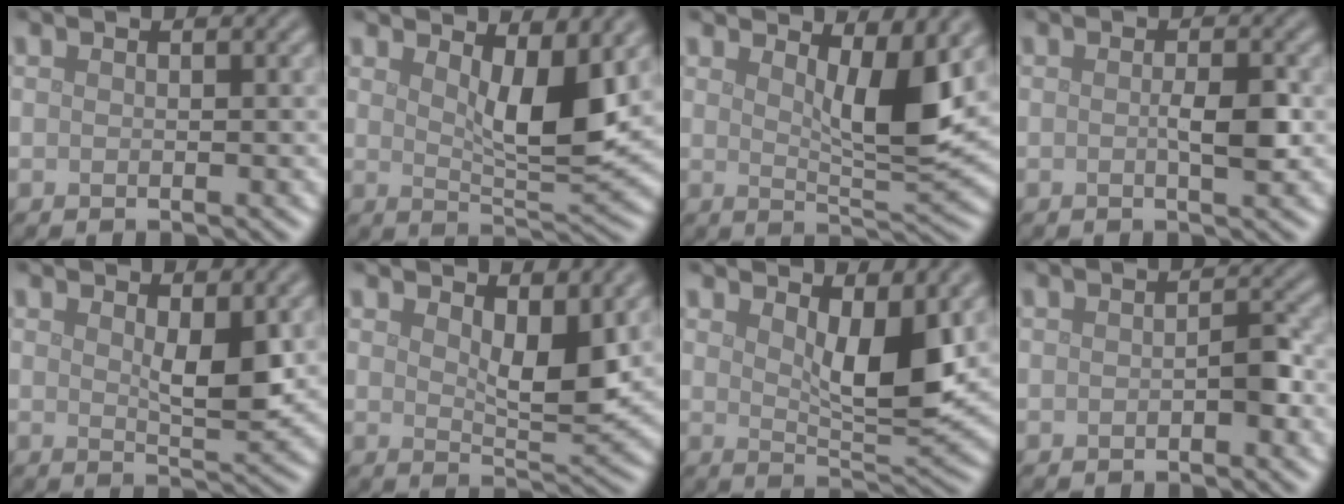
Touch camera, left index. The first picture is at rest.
{"total": 5.8, "force": [2.3, 1.8, 5.0], "torque": [-0.076, -0.012, 0.041]}
{"total": 5.5, "force": [2.3, 1.4, 4.8], "torque": [-0.069, -0.010, 0.041]}
{"total": 2.1, "force": [-0.1, 0.4, 2.0], "torque": [-0.035, -0.002, -0.003]}
{"total": 3.2, "force": [1.0, 1.1, 2.9], "torque": [-0.050, -0.006, 0.020]}
{"total": 4.6, "force": [2.1, 1.8, 3.7], "torque": [-0.060, -0.006, 0.038]}
{"total": 5.8, "force": [2.2, 2.0, 5.0], "torque": [-0.079, -0.011, 0.041]}
{"total": 1.5, "force": [-0.4, 0.6, 1.3], "torque": [-0.019, 0.005, -0.006]}